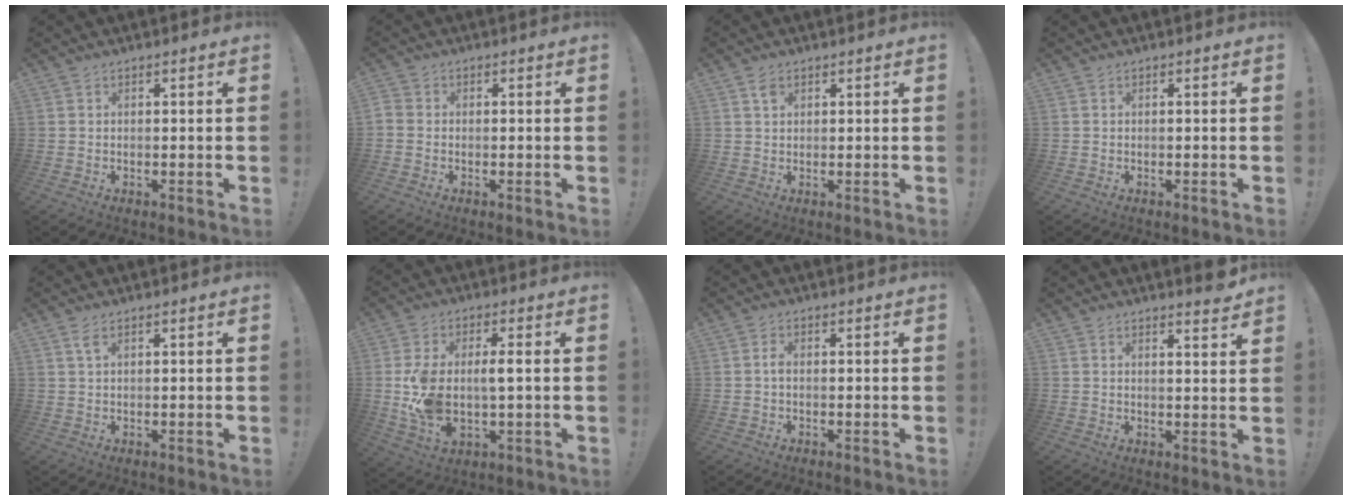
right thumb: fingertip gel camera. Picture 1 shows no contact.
{"total": 1.4, "force": [-0.9, 0.8, 0.6], "torque": [-0.012, 0.006, -0.015]}
{"total": 1.8, "force": [1.1, 1.2, 0.9], "torque": [-0.011, -0.003, 0.019]}
{"total": 0.0}
{"total": 2.0, "force": [0.9, 0.5, 1.7], "torque": [-0.036, 0.001, 0.015]}
{"total": 10.2, "force": [0.0, 5.1, 8.8], "torque": [-0.175, -0.005, -0.001]}
{"total": 1.5, "force": [-0.5, 0.8, 1.1], "torque": [-0.029, 0.010, -0.009]}
{"total": 3.3, "force": [2.9, -0.3, 1.6], "torque": [-0.008, -0.028, 0.044]}